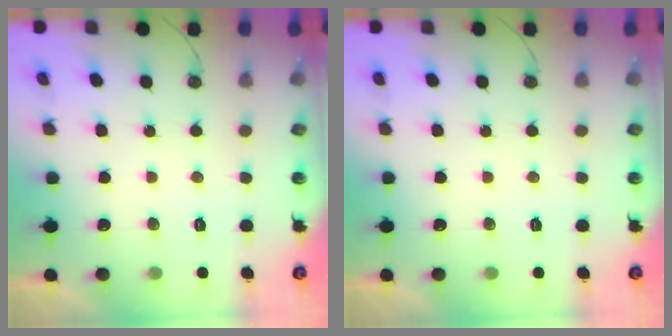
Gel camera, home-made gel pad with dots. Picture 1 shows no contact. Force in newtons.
{"total": 0.0}